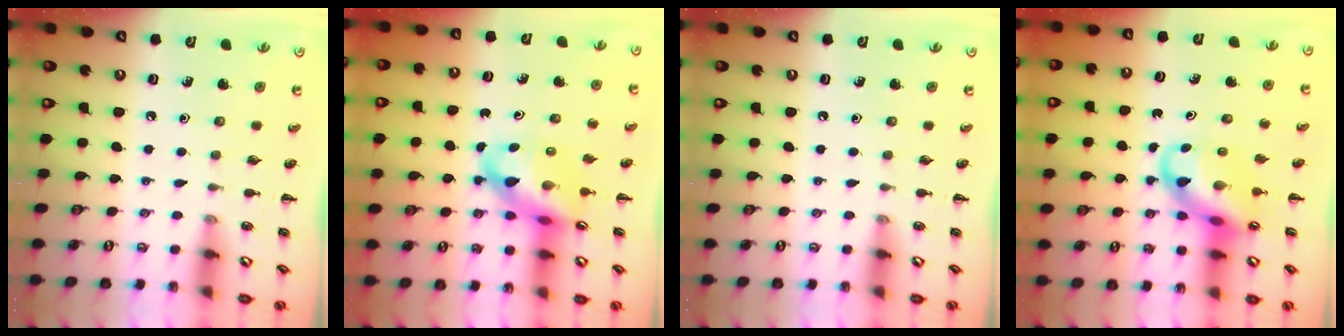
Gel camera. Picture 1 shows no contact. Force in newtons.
{"total": 11.3, "press": 10.9, "slide": 3.3}
{"total": 0.0}
{"total": 10.8, "press": 10.4, "slide": 2.9}